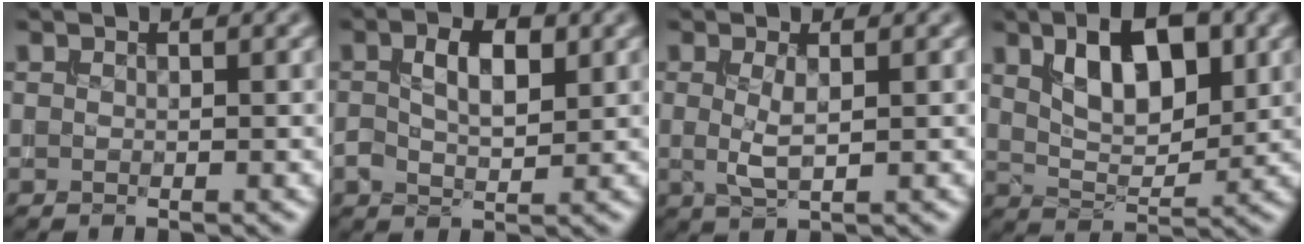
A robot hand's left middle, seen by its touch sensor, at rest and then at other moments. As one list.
[{"total": 3.6, "force": [0.6, 1.8, 3.1], "torque": [-0.060, 0.006, 0.011]}, {"total": 2.0, "force": [0.2, 0.4, 1.9], "torque": [-0.043, -0.002, 0.005]}, {"total": 7.1, "force": [2.6, 3.5, 5.6], "torque": [-0.097, 0.006, 0.042]}]